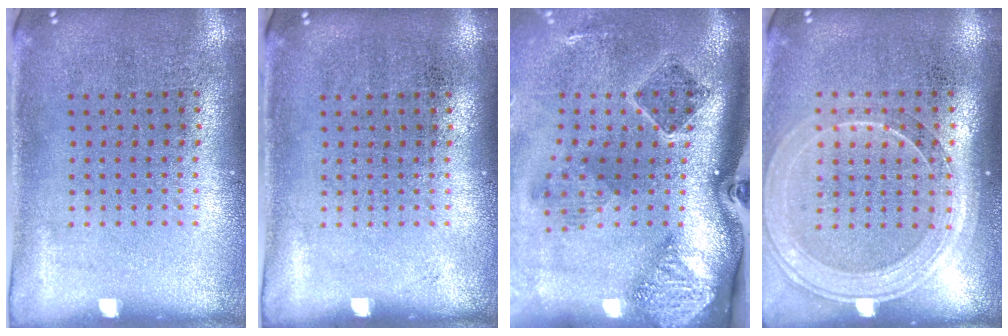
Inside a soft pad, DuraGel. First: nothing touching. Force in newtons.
{"total": 0.0}
{"total": 2.9, "press": 1.9, "slide": 2.2}
{"total": 1.7, "press": 1.6, "slide": 0.7}